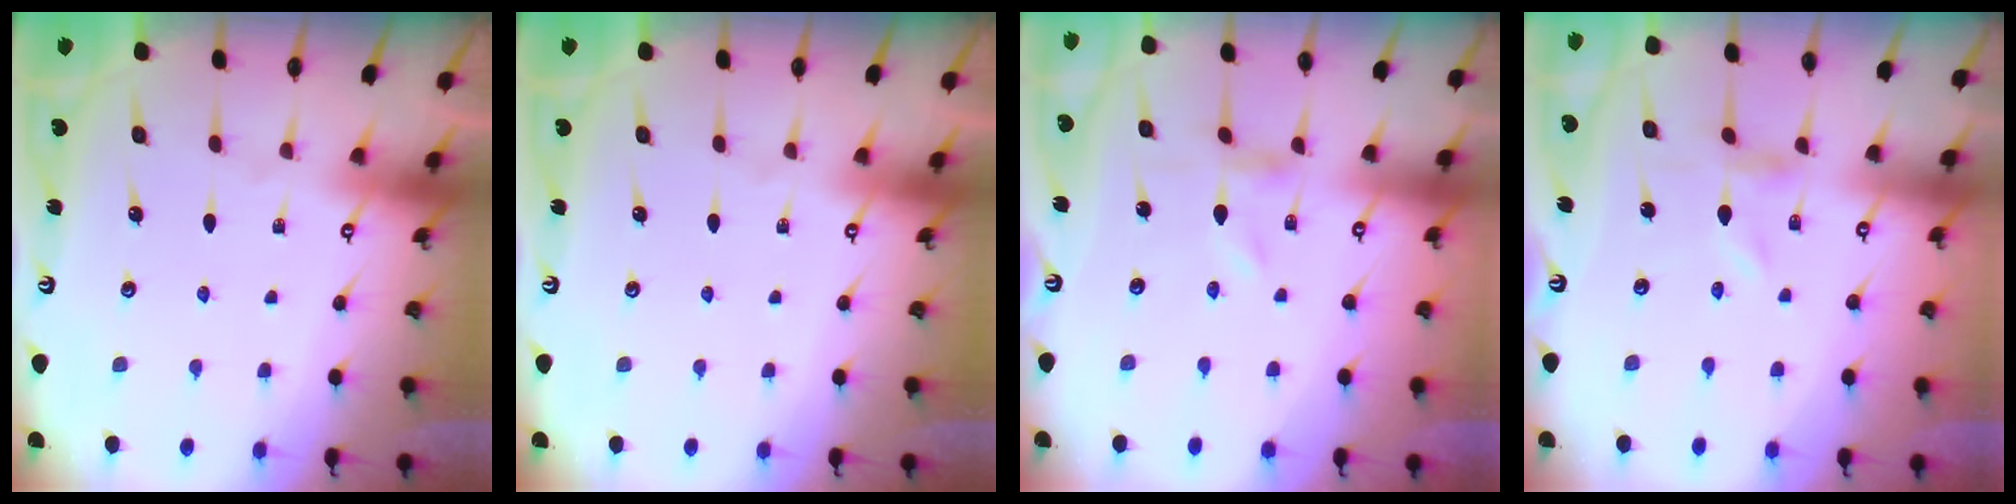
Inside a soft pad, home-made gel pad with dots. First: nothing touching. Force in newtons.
{"total": 0.0}
{"total": 0.0}
{"total": 0.0}